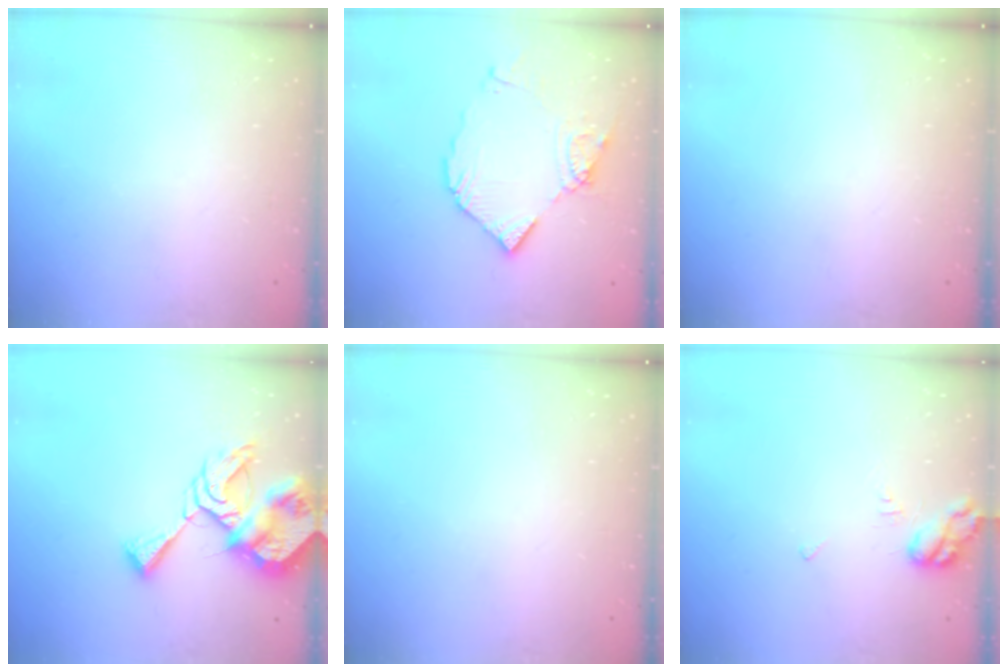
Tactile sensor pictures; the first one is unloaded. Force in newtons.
{"total": 12.2, "press": 12.1, "slide": 1.3}
{"total": 0.0}
{"total": 11.4, "press": 11.3, "slide": 1.4}
{"total": 0.0}
{"total": 5.2, "press": 5.1, "slide": 0.6}